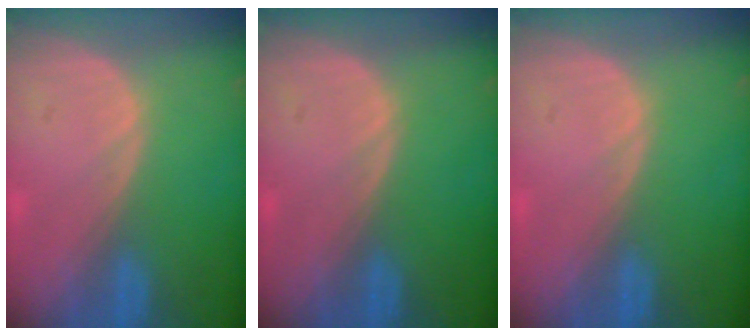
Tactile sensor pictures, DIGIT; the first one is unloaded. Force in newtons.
{"total": 0.0}
{"total": 0.0}